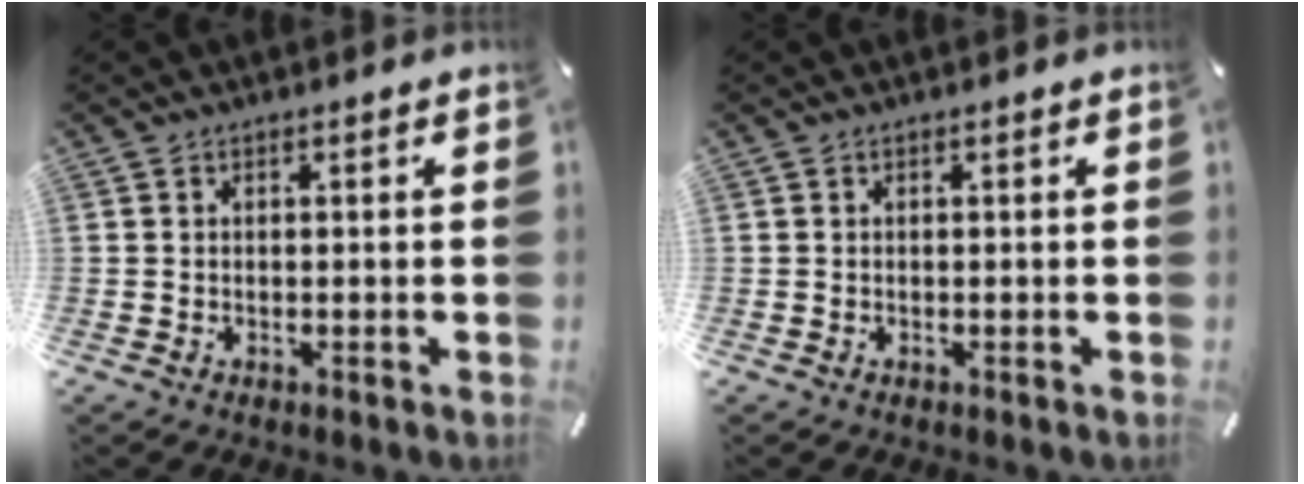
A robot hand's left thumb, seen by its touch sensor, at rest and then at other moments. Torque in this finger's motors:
{"motor_torque": [-0.02, 0.01, -0.04, 0.11, 0.01]}